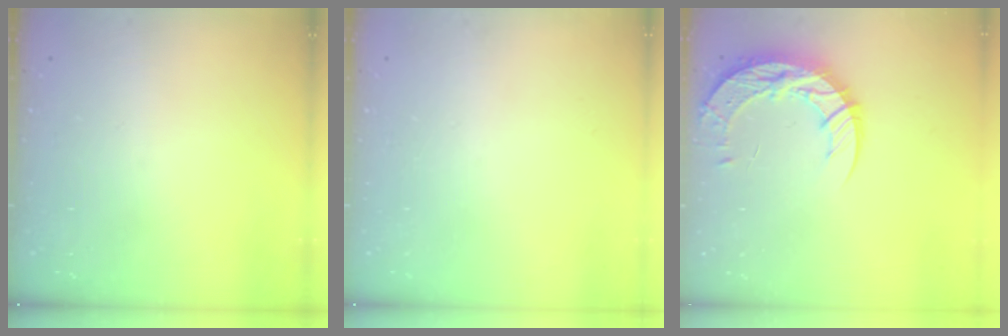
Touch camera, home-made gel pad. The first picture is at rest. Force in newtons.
{"total": 0.0}
{"total": 13.9, "press": 13.8, "slide": 1.0}